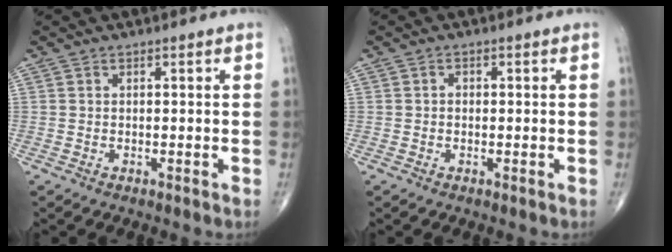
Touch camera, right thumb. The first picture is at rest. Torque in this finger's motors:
{"motor_torque": [-0.38, 0.12, 0.23, 0.14, 0.00]}